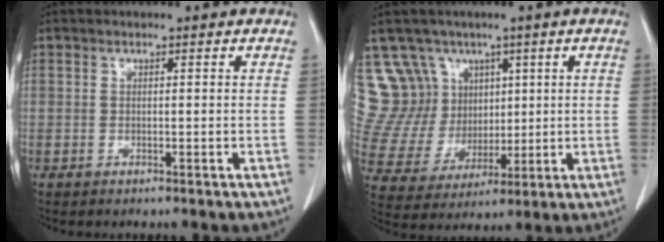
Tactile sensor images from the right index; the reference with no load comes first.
{"total": 12.4, "force": [6.6, 10.2, 2.2], "torque": [-0.067, 0.056, 0.148]}